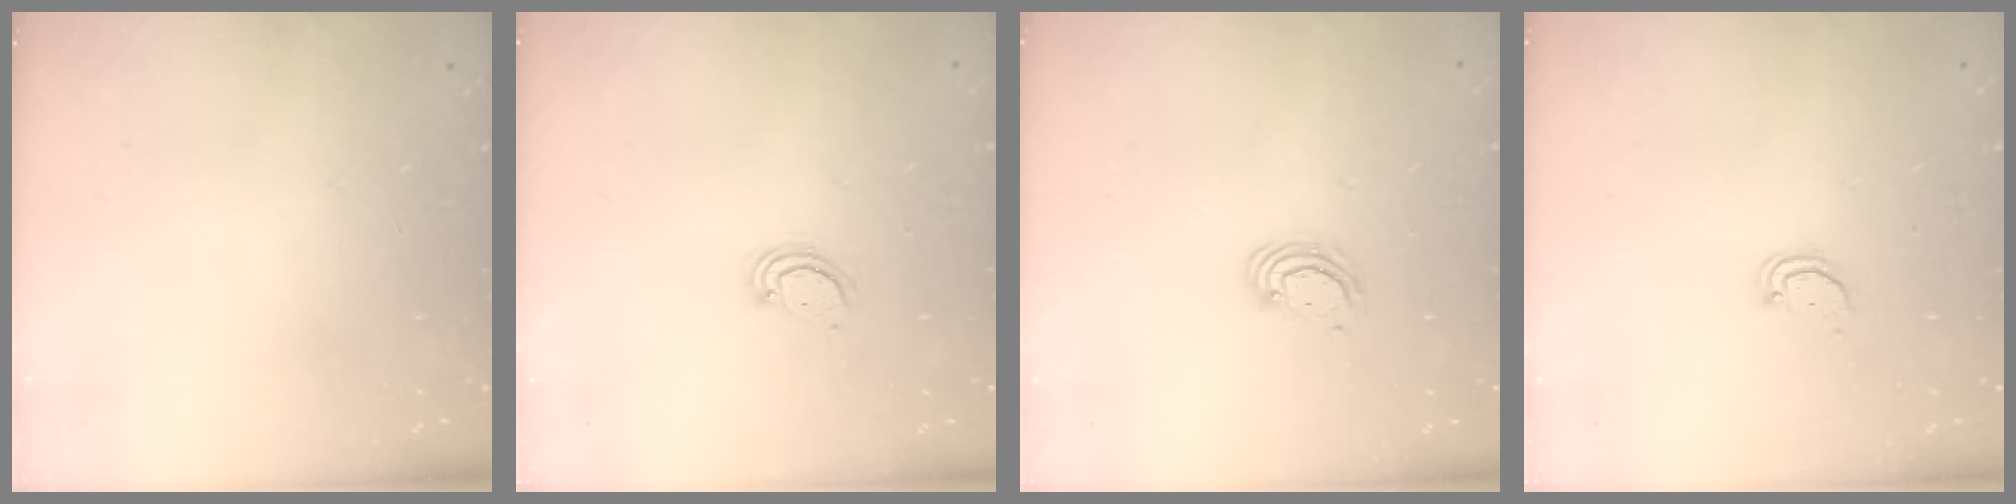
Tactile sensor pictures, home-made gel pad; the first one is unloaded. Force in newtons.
{"total": 2.3, "press": 2.3, "slide": 0.3}
{"total": 2.8, "press": 2.8, "slide": 0.3}
{"total": 2.1, "press": 2.1, "slide": 0.2}